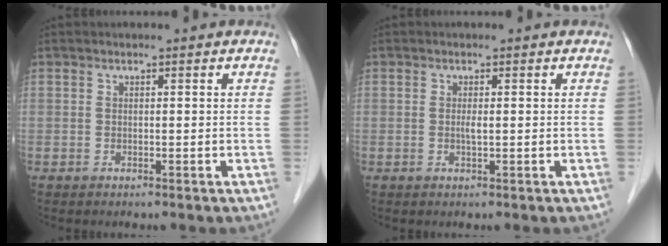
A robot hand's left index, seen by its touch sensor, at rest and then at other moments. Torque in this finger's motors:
{"motor_torque": [0.23, 0.18, 0.02, 0.00]}